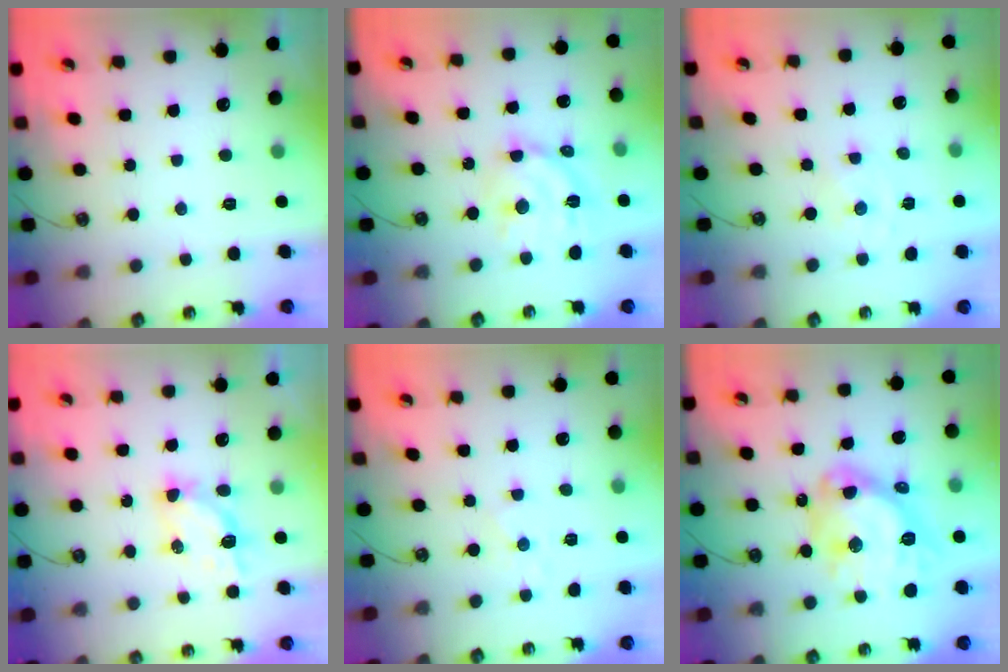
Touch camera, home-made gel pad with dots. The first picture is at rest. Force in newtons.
{"total": 12.2, "press": 12.2, "slide": 1.0}
{"total": 0.0}
{"total": 5.0, "press": 5.0, "slide": 0.2}
{"total": 3.5, "press": 3.5, "slide": 0.4}
{"total": 18.4, "press": 18.3, "slide": 1.9}